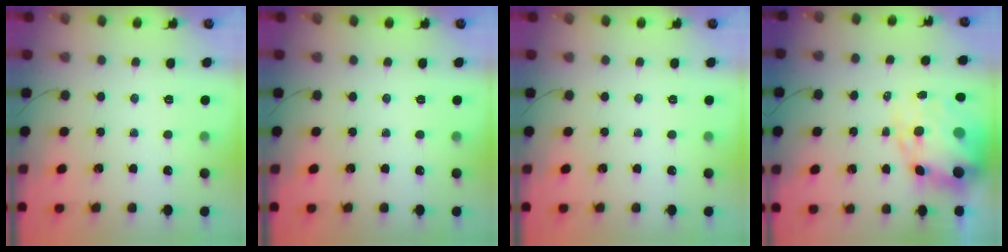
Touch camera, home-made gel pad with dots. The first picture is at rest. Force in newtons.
{"total": 0.0}
{"total": 0.0}
{"total": 13.7, "press": 13.2, "slide": 3.6}